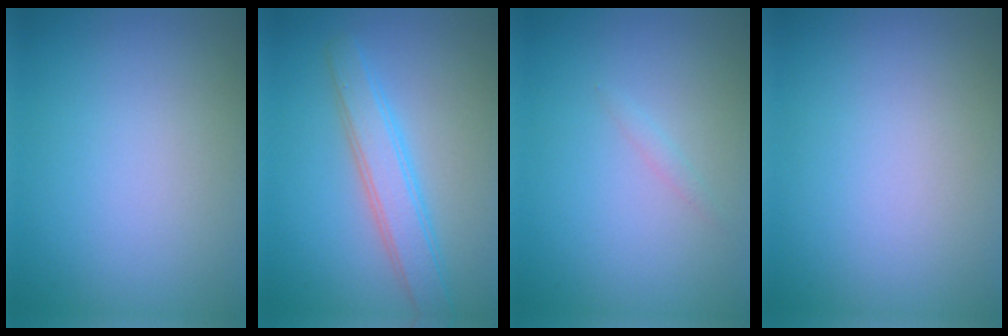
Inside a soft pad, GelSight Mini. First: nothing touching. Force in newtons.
{"total": 3.6, "press": 3.6, "slide": 0.1}
{"total": 0.6, "press": 0.6, "slide": 0.1}
{"total": 0.0}